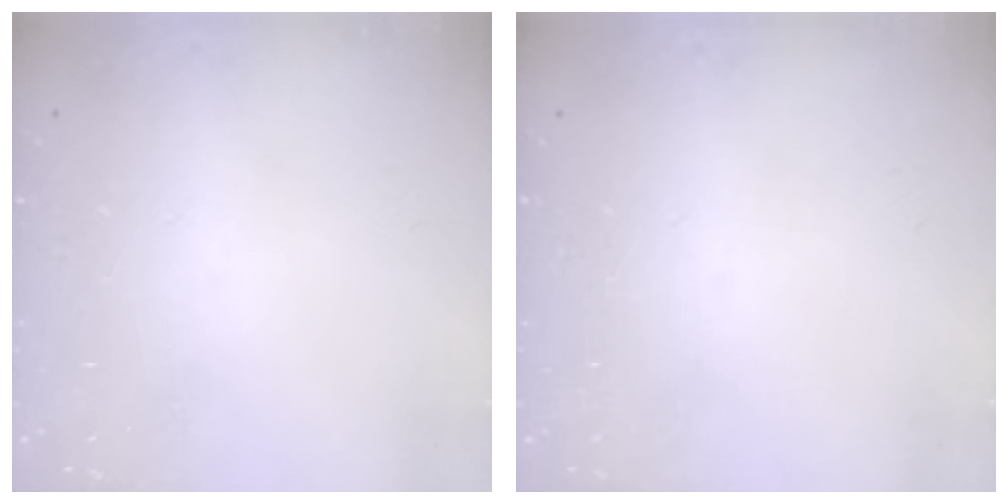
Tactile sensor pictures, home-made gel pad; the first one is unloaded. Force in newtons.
{"total": 0.0}